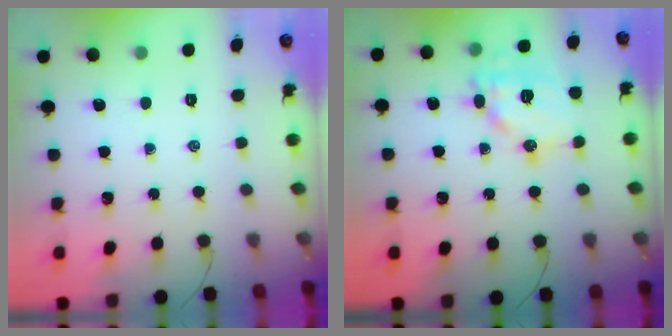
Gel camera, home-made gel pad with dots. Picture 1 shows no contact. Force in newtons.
{"total": 14.0, "press": 13.9, "slide": 1.1}